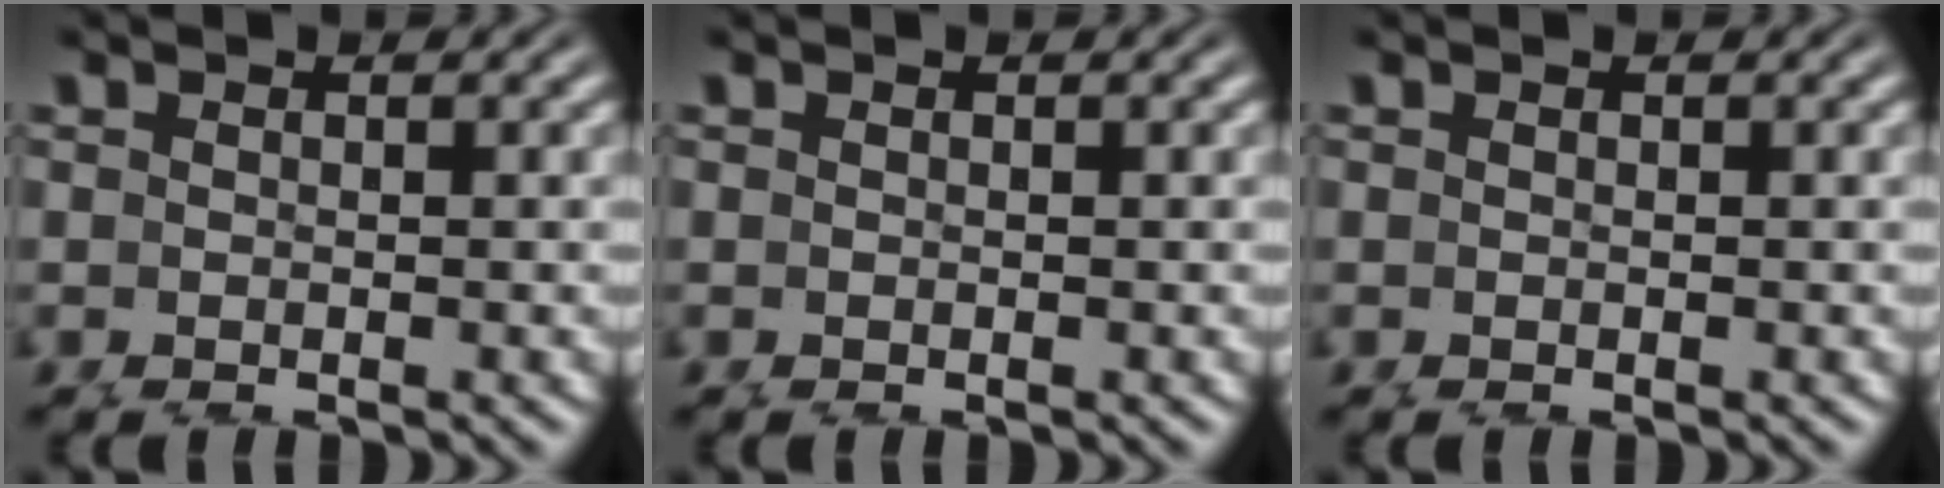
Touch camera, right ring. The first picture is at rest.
{"total": 0.0}
{"total": 0.0}